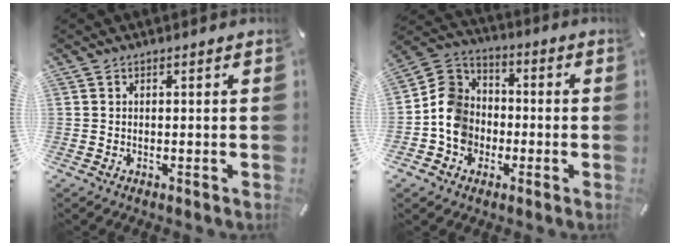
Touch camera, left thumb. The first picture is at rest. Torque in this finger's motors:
{"motor_torque": [0.15, 1.71, 0.36, -0.17, 0.09]}